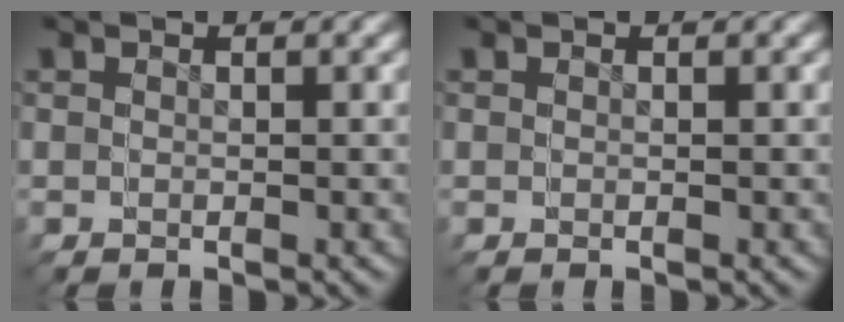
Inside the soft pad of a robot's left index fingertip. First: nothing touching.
{"total": 0.0}